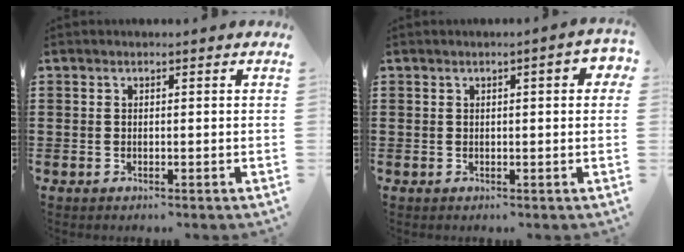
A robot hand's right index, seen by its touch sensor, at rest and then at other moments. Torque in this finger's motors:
{"motor_torque": [0.60, -0.06, 0.15, 0.02]}